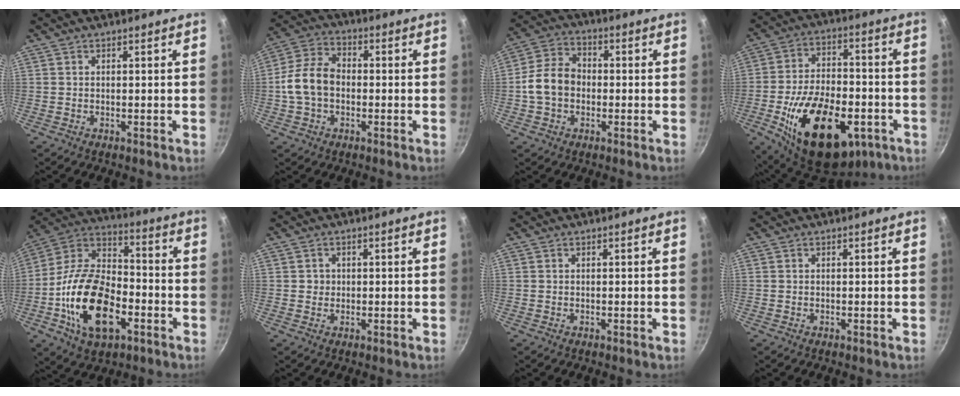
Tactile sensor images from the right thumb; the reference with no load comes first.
{"total": 10.1, "force": [-1.1, 7.2, 7.0], "torque": [-0.121, 0.031, -0.033]}
{"total": 9.4, "force": [-1.1, 7.2, 5.9], "torque": [-0.087, 0.028, -0.034]}
{"total": 25.6, "force": [-9.3, 14.3, 19.1], "torque": [-0.293, 0.027, -0.132]}
{"total": 22.2, "force": [-7.0, 12.8, 16.7], "torque": [-0.293, 0.038, -0.140]}
{"total": 1.6, "force": [0.1, 1.5, 0.3], "torque": [0.005, 0.002, 0.000]}
{"total": 0.0}
{"total": 0.0}